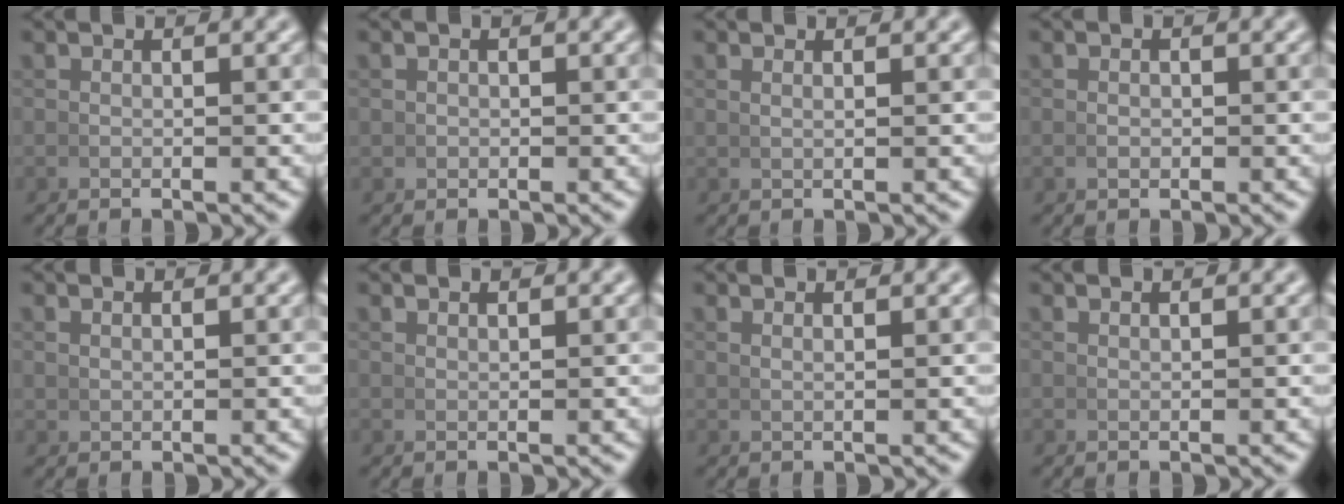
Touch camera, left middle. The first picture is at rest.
{"total": 0.6, "force": [0.1, 0.5, 0.2], "torque": [-0.011, -0.006, 0.006]}
{"total": 0.8, "force": [0.5, -0.4, 0.4], "torque": [-0.007, 0.001, 0.013]}
{"total": 0.5, "force": [0.0, 0.4, 0.4], "torque": [-0.013, -0.006, 0.005]}
{"total": 0.7, "force": [0.7, -0.1, 0.1], "torque": [0.001, 0.002, 0.020]}
{"total": 1.0, "force": [0.9, -0.3, 0.1], "torque": [0.004, 0.002, 0.020]}
{"total": 1.1, "force": [0.9, -0.5, 0.3], "torque": [-0.004, 0.001, 0.020]}
{"total": 0.7, "force": [0.6, -0.3, 0.1], "torque": [0.004, 0.002, 0.014]}